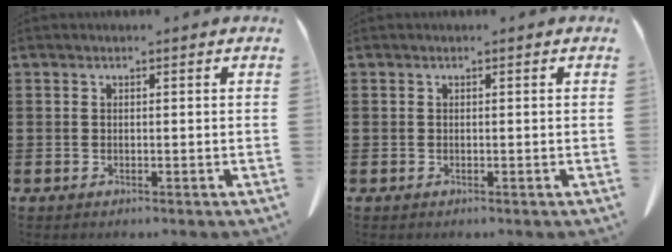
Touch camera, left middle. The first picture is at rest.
{"total": 0.0}